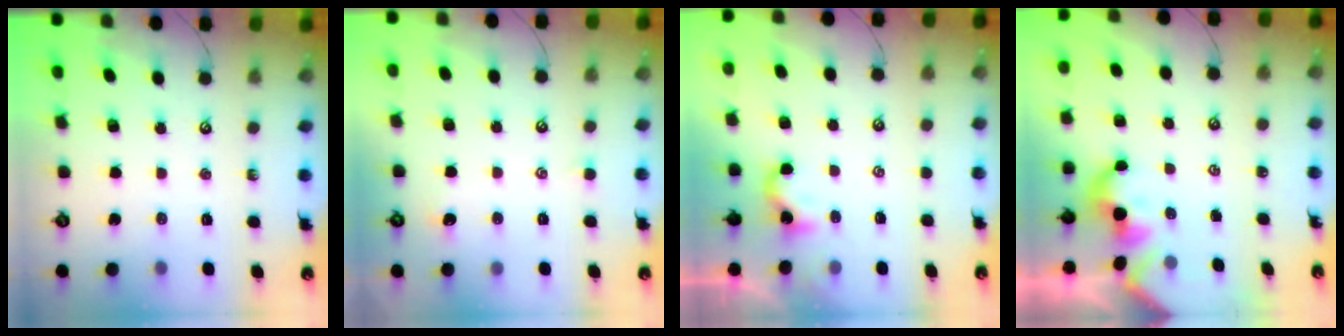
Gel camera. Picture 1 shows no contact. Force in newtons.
{"total": 2.1, "press": 2.0, "slide": 0.4}
{"total": 2.1, "press": 2.1, "slide": 0.4}
{"total": 1.9, "press": 1.9, "slide": 0.2}